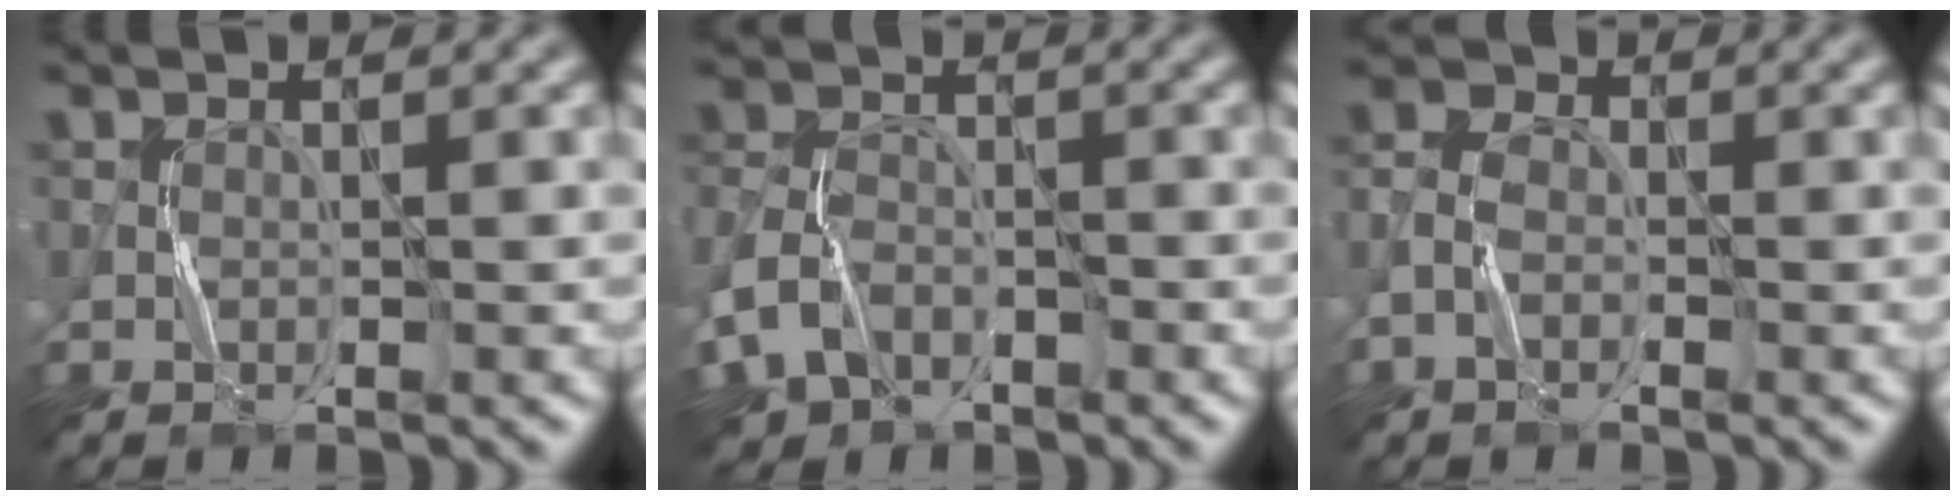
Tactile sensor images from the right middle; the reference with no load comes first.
{"total": 5.7, "force": [-2.9, 3.9, 2.9], "torque": [-0.070, -0.004, -0.063]}
{"total": 2.8, "force": [-1.2, 1.9, 1.7], "torque": [-0.040, 0.006, -0.033]}